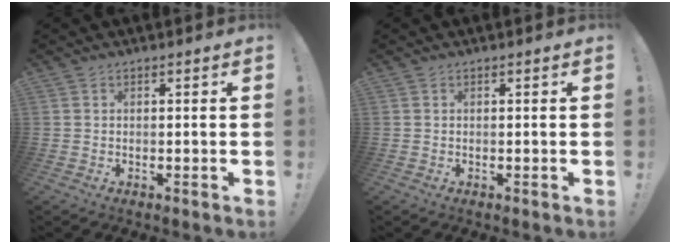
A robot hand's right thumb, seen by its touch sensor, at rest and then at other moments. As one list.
[{"total": 0.0}]